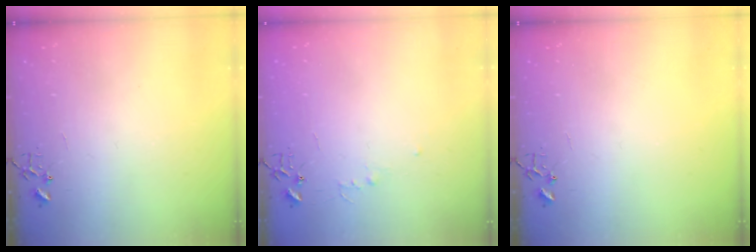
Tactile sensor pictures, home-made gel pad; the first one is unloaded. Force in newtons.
{"total": 3.9, "press": 3.9, "slide": 0.4}
{"total": 0.0}